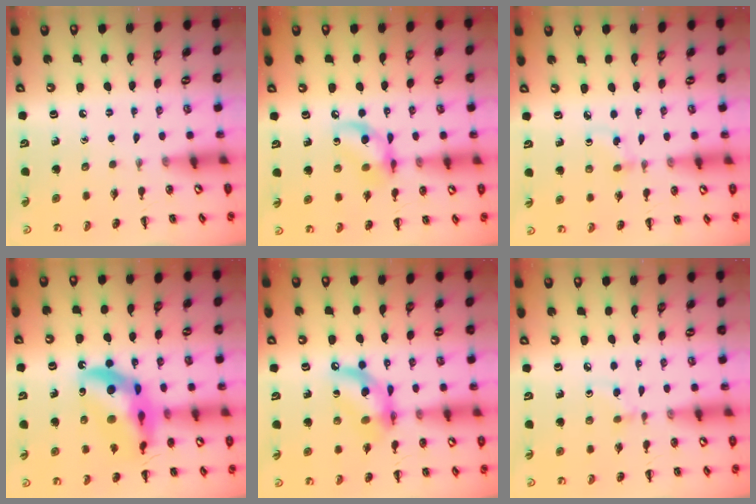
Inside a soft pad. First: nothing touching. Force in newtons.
{"total": 10.2, "press": 10.1, "slide": 1.0}
{"total": 2.5, "press": 2.2, "slide": 1.1}
{"total": 18.8, "press": 18.3, "slide": 4.5}
{"total": 13.0, "press": 12.7, "slide": 3.1}
{"total": 2.6, "press": 2.3, "slide": 1.1}